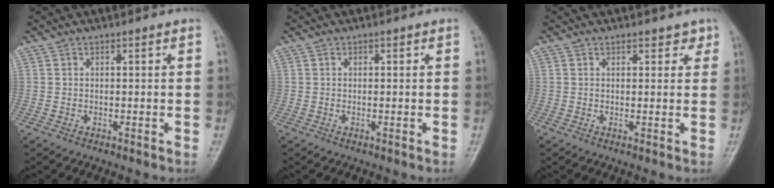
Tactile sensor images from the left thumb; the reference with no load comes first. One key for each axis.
{"total": 0.0}
{"total": 1.9, "fx": 1.3, "fy": 1.1, "fz": 0.7, "tx": 0.011, "ty": -0.005, "tz": 0.012}